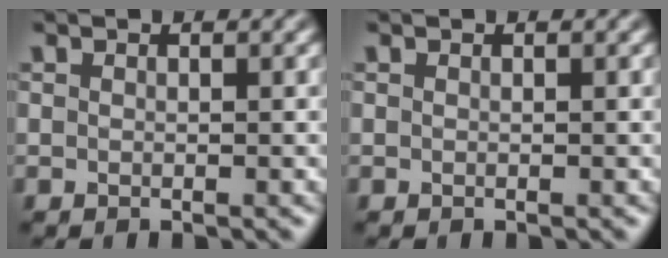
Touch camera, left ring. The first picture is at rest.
{"total": 0.0}